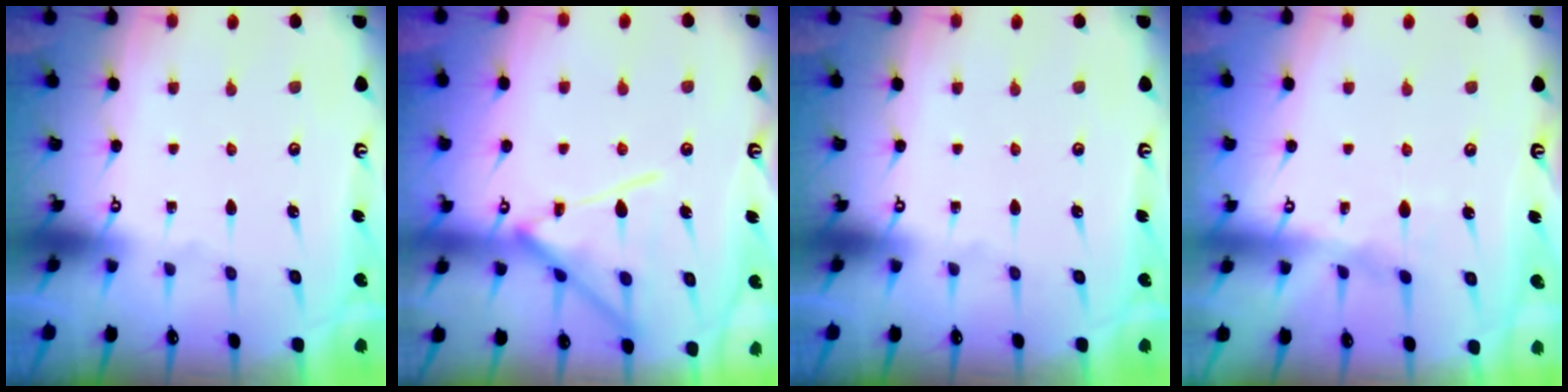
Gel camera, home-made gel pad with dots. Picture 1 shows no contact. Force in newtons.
{"total": 15.1, "press": 15.0, "slide": 1.0}
{"total": 0.0}
{"total": 6.4, "press": 6.4, "slide": 0.6}